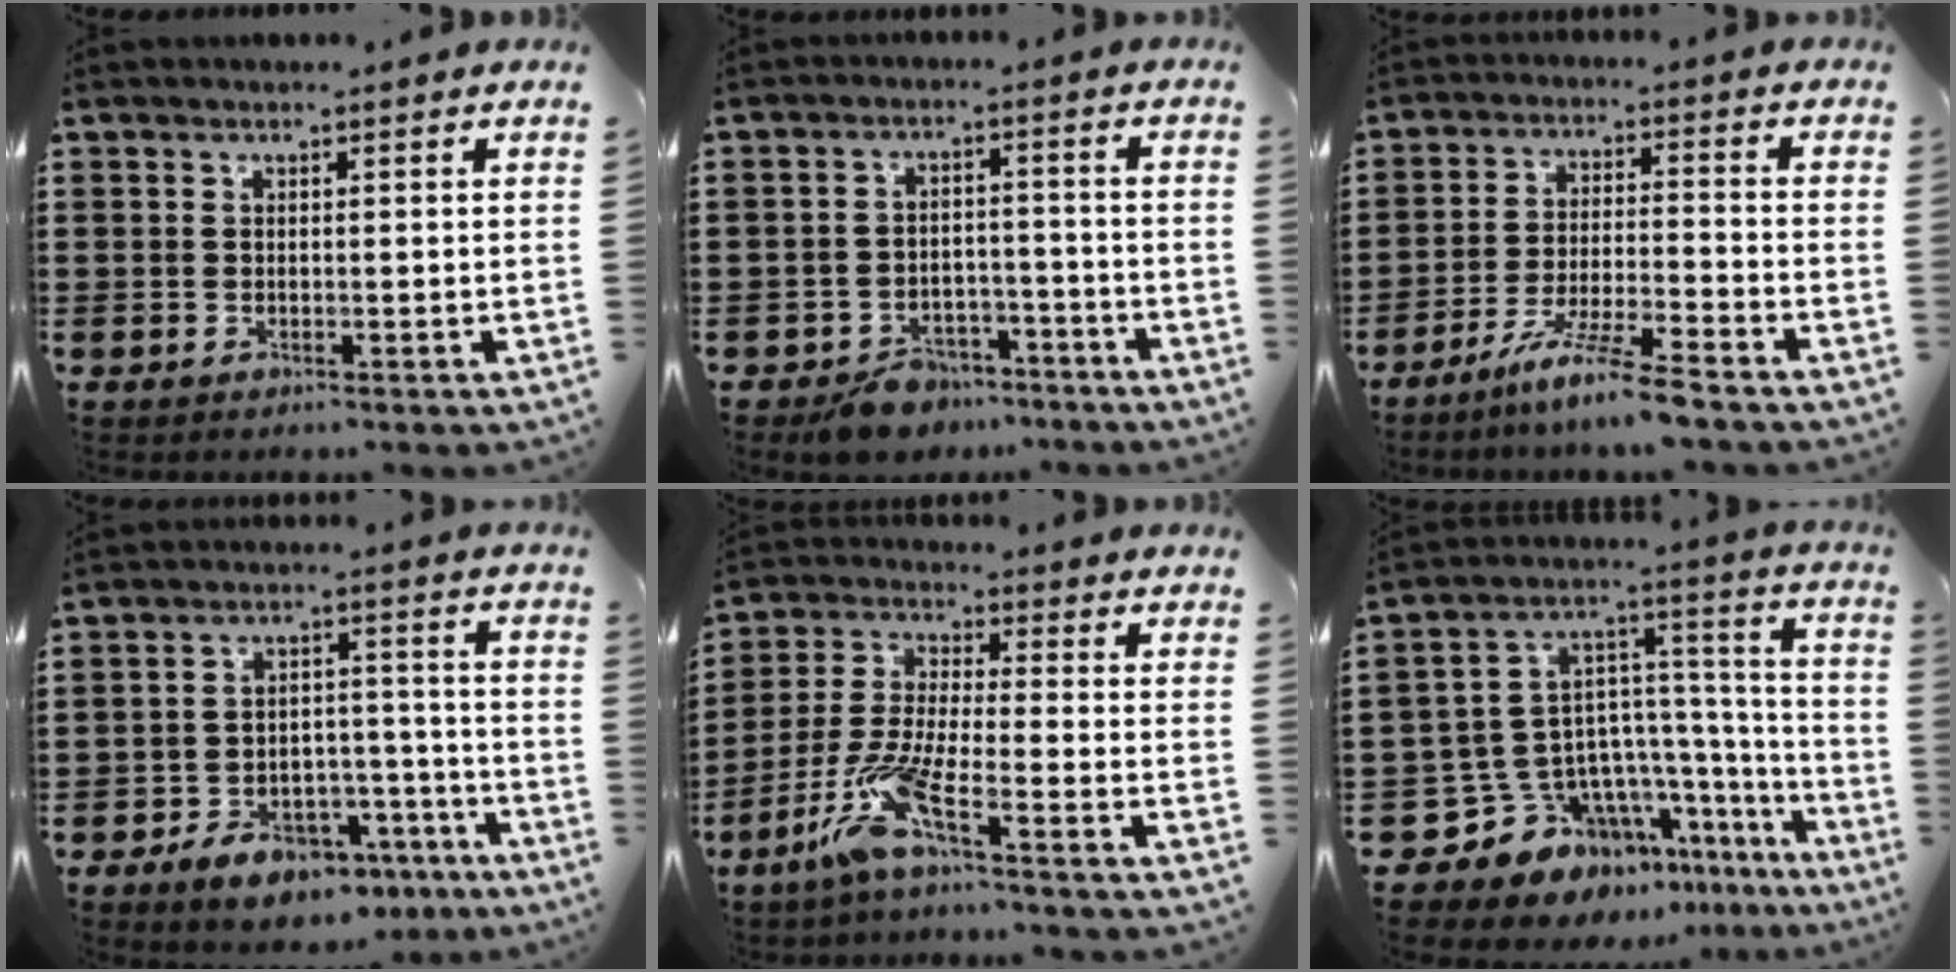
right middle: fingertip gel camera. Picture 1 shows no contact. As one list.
[{"total": 4.7, "force": [-4.3, 1.8, 0.6], "torque": [-0.018, 0.013, -0.086]}, {"total": 7.9, "force": [-6.6, -0.5, 4.2], "torque": [-0.084, -0.013, -0.127]}, {"total": 7.0, "force": [-5.7, 3.2, 2.6], "torque": [-0.039, 0.032, -0.104]}, {"total": 8.9, "force": [-5.6, 0.9, 6.8], "torque": [-0.157, -0.011, -0.112]}, {"total": 10.4, "force": [-7.0, 7.1, 2.7], "torque": [-0.088, -0.008, -0.123]}]